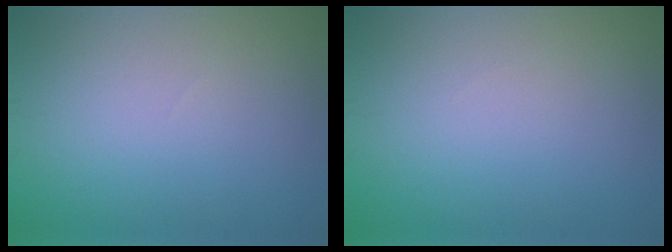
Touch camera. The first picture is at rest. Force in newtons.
{"total": 0.0}